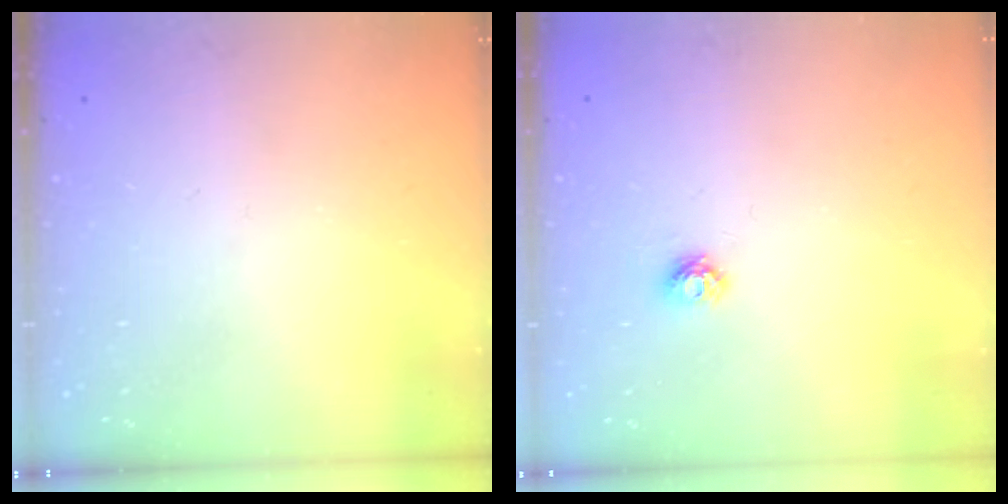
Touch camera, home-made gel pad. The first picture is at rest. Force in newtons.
{"total": 4.0, "press": 4.0, "slide": 0.5}